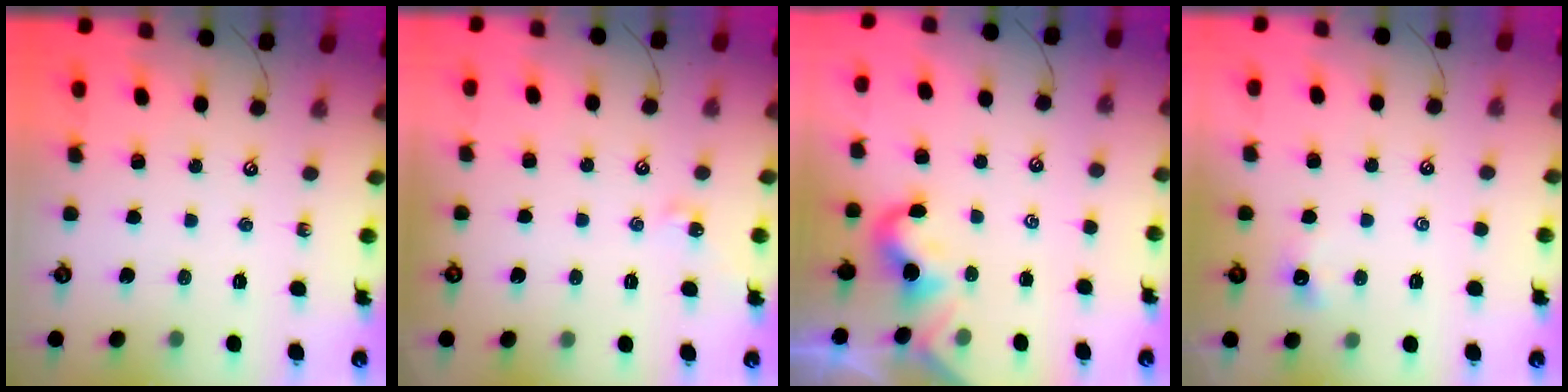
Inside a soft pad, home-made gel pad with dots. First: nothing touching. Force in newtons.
{"total": 3.1, "press": 3.0, "slide": 0.5}
{"total": 0.0}
{"total": 1.2, "press": 1.1, "slide": 0.4}